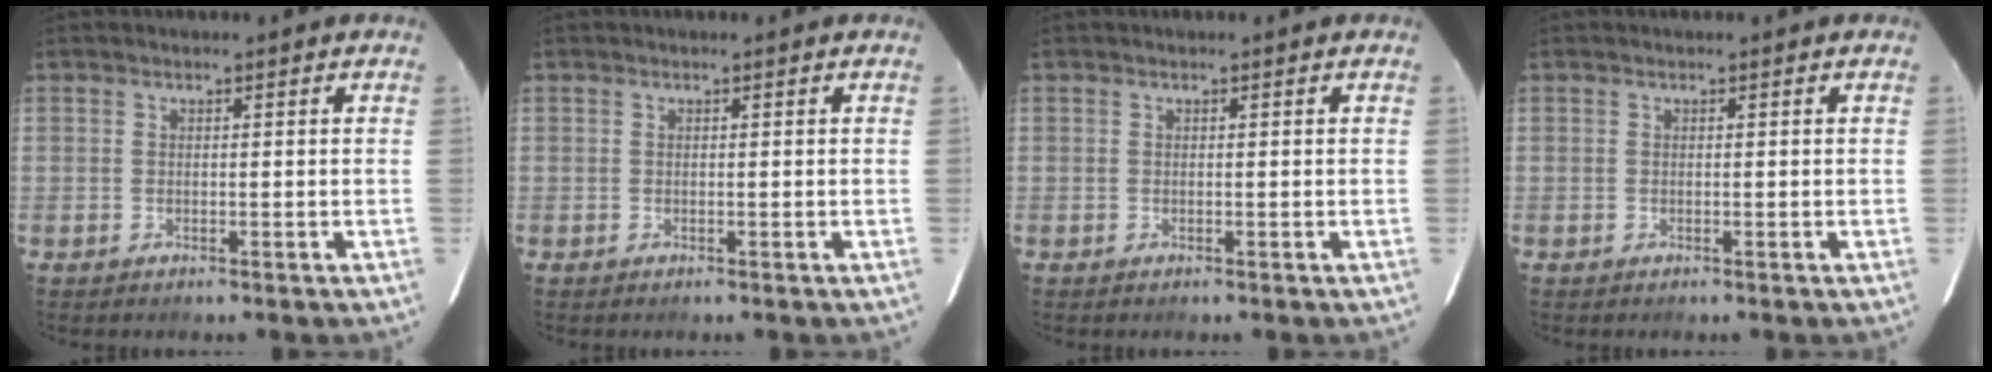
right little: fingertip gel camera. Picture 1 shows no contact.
{"total": 0.0}
{"total": 0.0}
{"total": 0.0}